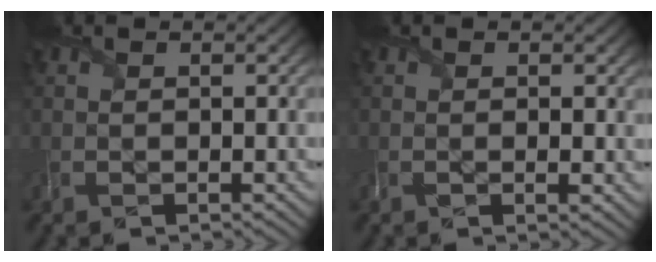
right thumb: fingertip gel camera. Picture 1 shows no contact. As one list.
[{"total": 1.0, "force": [-0.1, 0.4, 0.9], "torque": [-0.017, -0.007, -0.002]}]